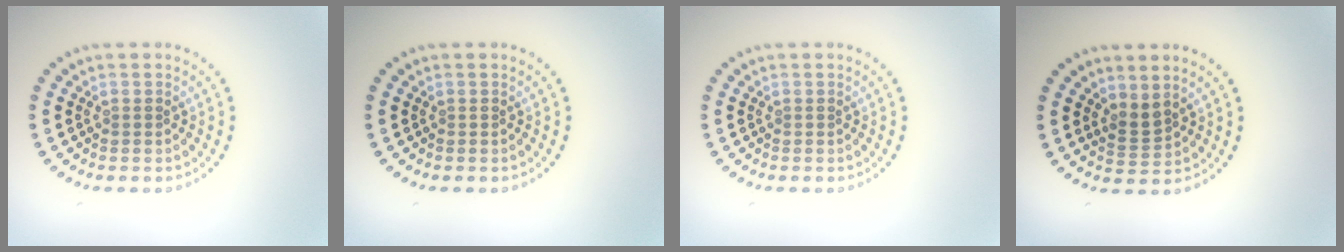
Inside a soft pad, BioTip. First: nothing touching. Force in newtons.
{"total": 0.0}
{"total": 0.0}
{"total": 1.8, "press": 1.3, "slide": 1.2}